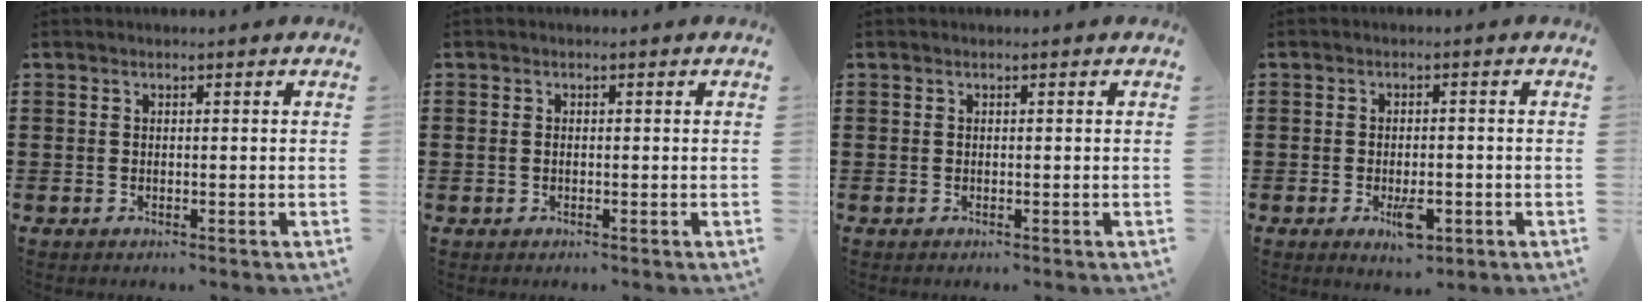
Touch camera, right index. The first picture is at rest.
{"total": 0.6, "force": [-0.1, 0.4, 0.5], "torque": [-0.013, 0.001, -0.002]}
{"total": 0.0}
{"total": 4.3, "force": [-1.7, 1.9, 3.5], "torque": [-0.063, 0.001, -0.028]}